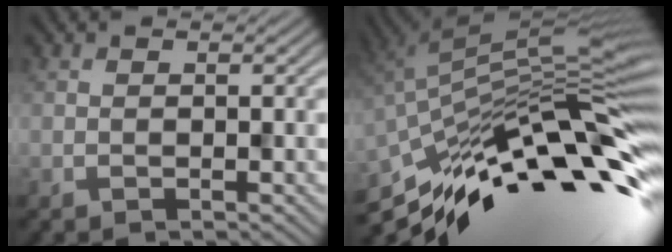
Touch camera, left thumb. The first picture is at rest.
{"total": 15.9, "force": [-7.3, 4.4, 13.4], "torque": [-0.247, 0.016, -0.142]}